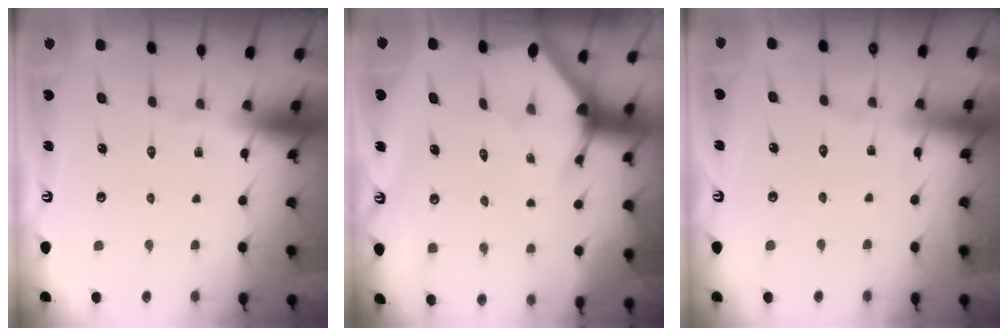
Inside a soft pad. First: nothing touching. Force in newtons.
{"total": 2.8, "press": 2.8, "slide": 0.2}
{"total": 5.2, "press": 5.1, "slide": 0.7}